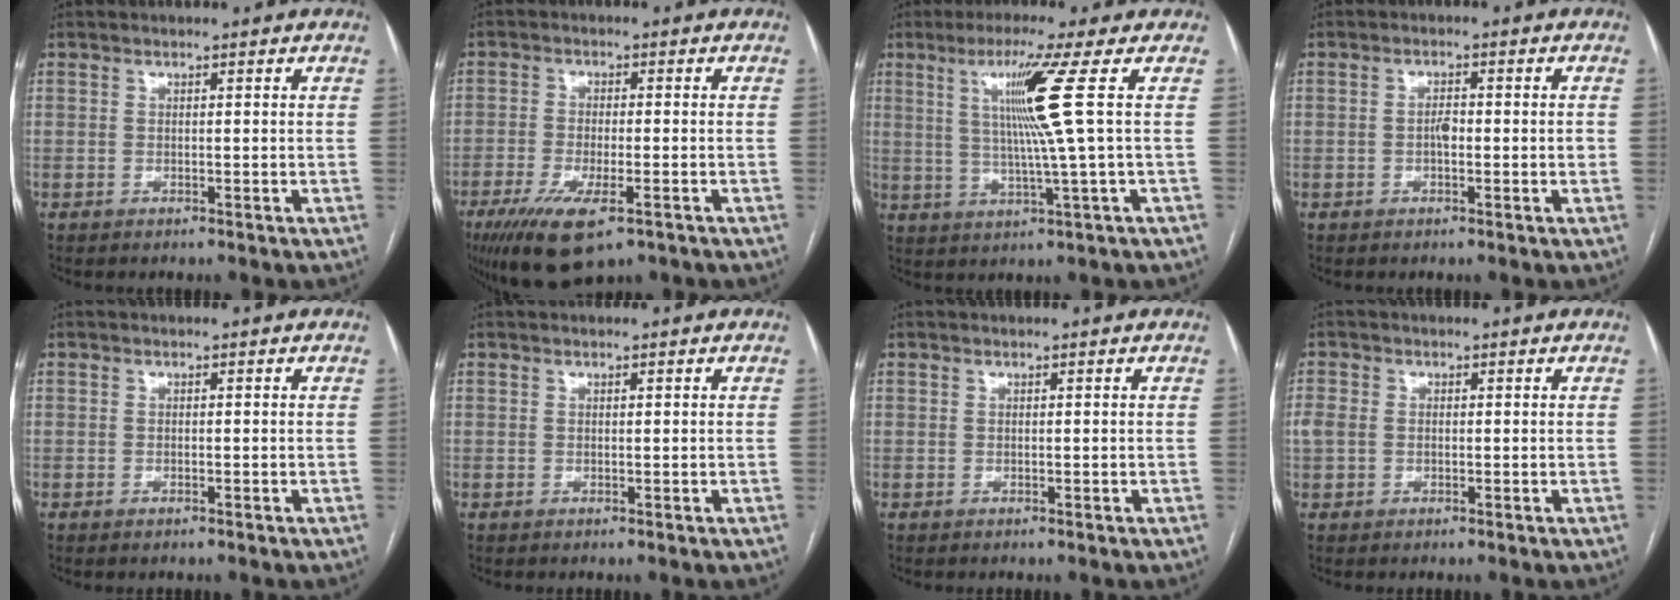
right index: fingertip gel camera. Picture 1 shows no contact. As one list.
[{"total": 10.8, "force": [-6.5, 3.0, 8.2], "torque": [-0.147, -0.024, -0.104]}, {"total": 9.0, "force": [2.4, -2.9, 8.2], "torque": [-0.149, -0.002, 0.056]}, {"total": 2.4, "force": [-0.4, 0.9, 2.2], "torque": [-0.033, 0.006, -0.004]}, {"total": 0.6, "force": [-0.4, 0.1, 0.4], "torque": [-0.009, -0.001, -0.004]}, {"total": 0.0}, {"total": 0.0}, {"total": 2.7, "force": [0.0, 2.2, 1.5], "torque": [-0.051, 0.015, 0.005]}]